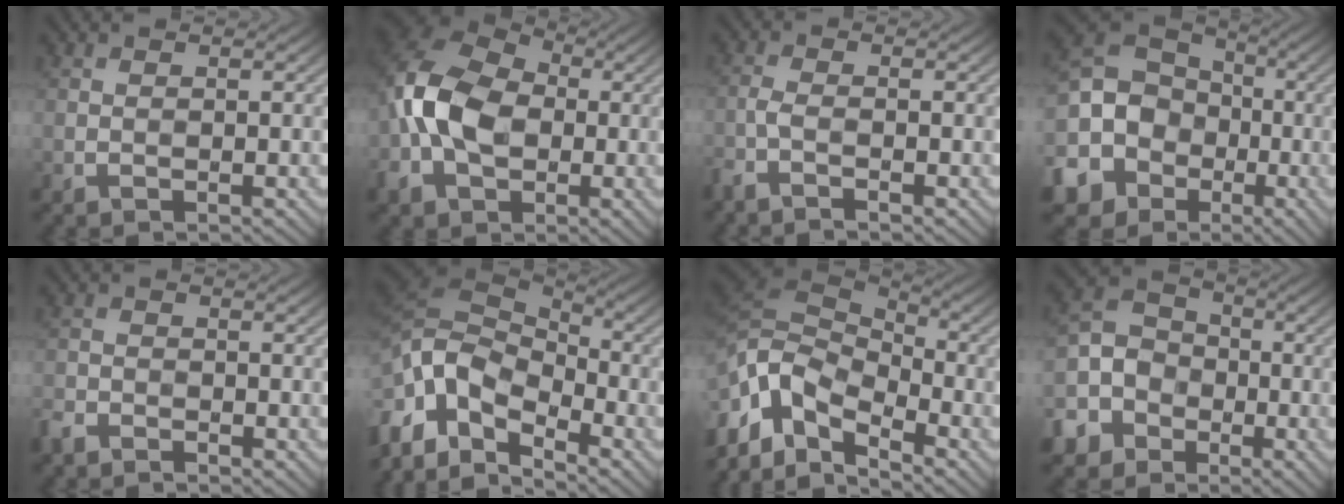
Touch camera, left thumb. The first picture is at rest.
{"total": 12.3, "force": [-1.4, 8.7, 8.6], "torque": [-0.213, 0.003, -0.044]}
{"total": 2.5, "force": [-1.9, 0.3, 1.5], "torque": [-0.042, -0.007, -0.052]}
{"total": 15.0, "force": [-5.1, 13.0, 5.5], "torque": [-0.175, -0.039, -0.118]}
{"total": 2.3, "force": [-2.0, 0.9, 0.7], "torque": [-0.017, -0.007, -0.051]}
{"total": 15.3, "force": [-5.2, 9.5, 10.8], "torque": [-0.259, -0.008, -0.093]}
{"total": 12.7, "force": [-5.4, 7.1, 9.0], "torque": [-0.214, -0.006, -0.103]}
{"total": 9.9, "force": [-5.0, 7.9, 3.2], "torque": [-0.091, -0.030, -0.120]}